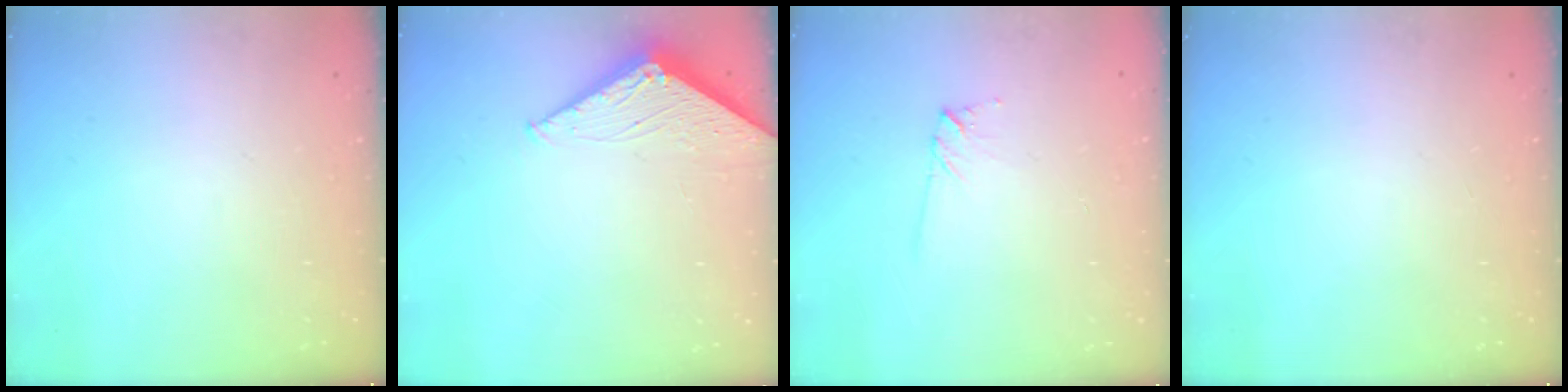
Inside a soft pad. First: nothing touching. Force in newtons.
{"total": 3.0, "press": 2.9, "slide": 0.3}
{"total": 5.6, "press": 5.5, "slide": 0.9}
{"total": 0.0}